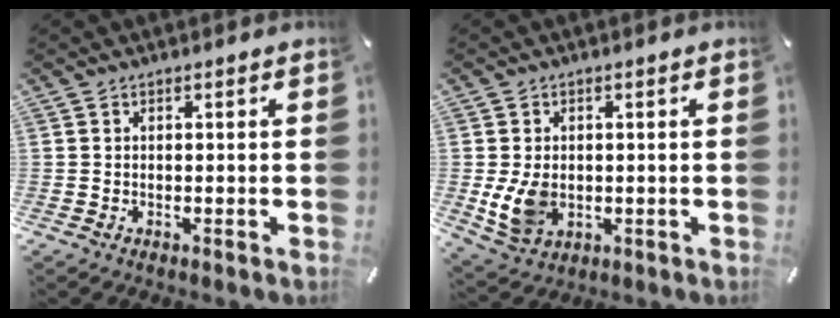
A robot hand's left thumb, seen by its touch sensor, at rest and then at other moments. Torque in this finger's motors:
{"motor_torque": [-0.11, 0.49, -0.02, -0.31, 0.03]}